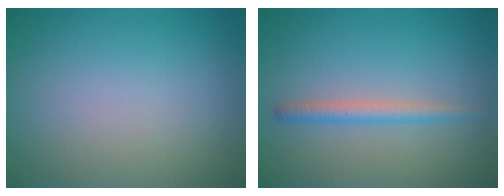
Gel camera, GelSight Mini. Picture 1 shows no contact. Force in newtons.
{"total": 1.8, "press": 1.8, "slide": 0.1}